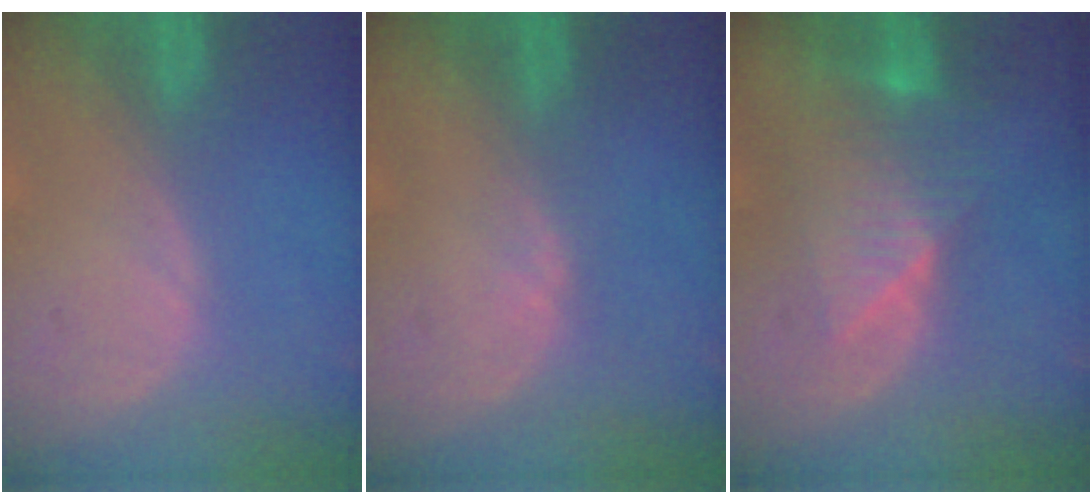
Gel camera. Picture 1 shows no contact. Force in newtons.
{"total": 1.2, "press": 0.9, "slide": 0.8}
{"total": 7.8, "press": 7.4, "slide": 2.6}